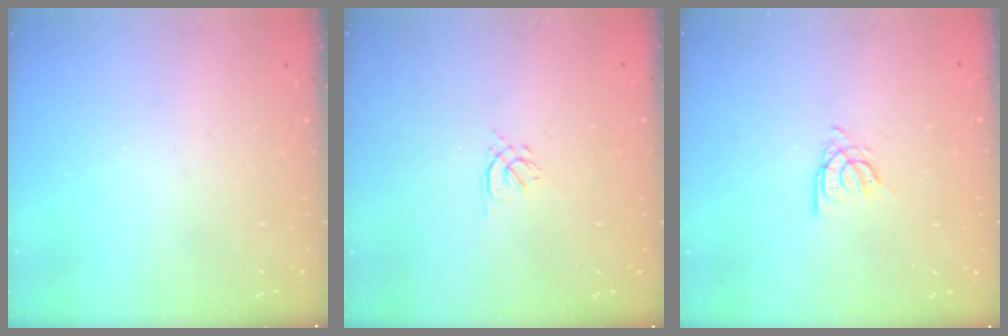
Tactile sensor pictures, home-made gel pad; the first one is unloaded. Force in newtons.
{"total": 1.6, "press": 1.5, "slide": 0.5}
{"total": 4.0, "press": 4.0, "slide": 0.1}